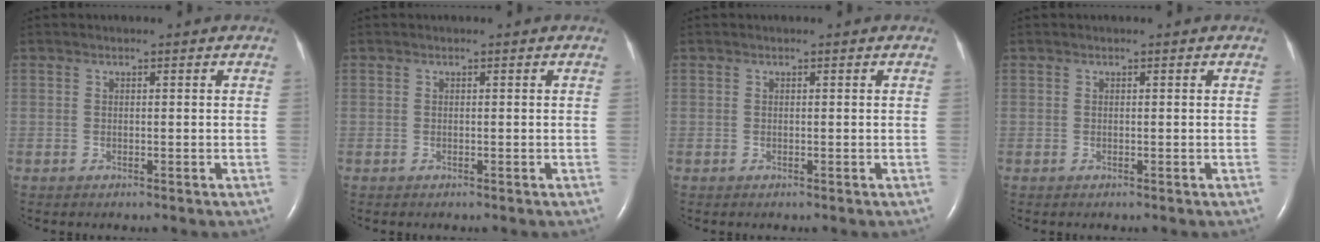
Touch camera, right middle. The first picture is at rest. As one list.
[{"total": 0.0}, {"total": 0.0}, {"total": 0.0}]